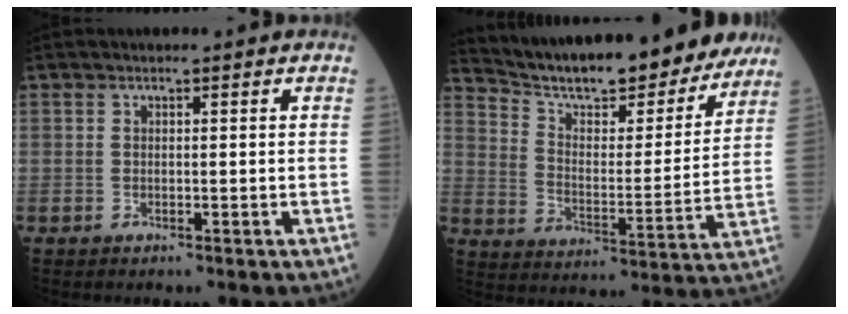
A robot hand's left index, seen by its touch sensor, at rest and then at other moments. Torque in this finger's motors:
{"motor_torque": [0.28, -0.78, 0.37, 0.14]}